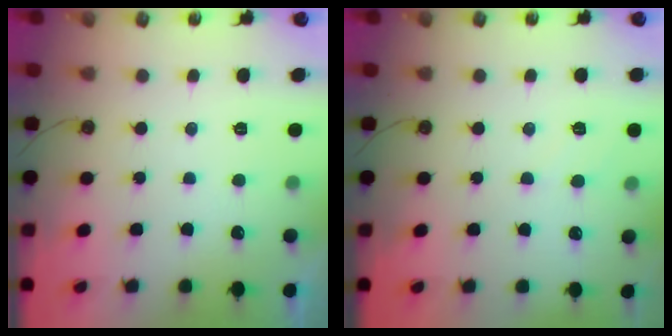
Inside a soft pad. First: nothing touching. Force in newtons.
{"total": 5.1, "press": 5.0, "slide": 0.7}